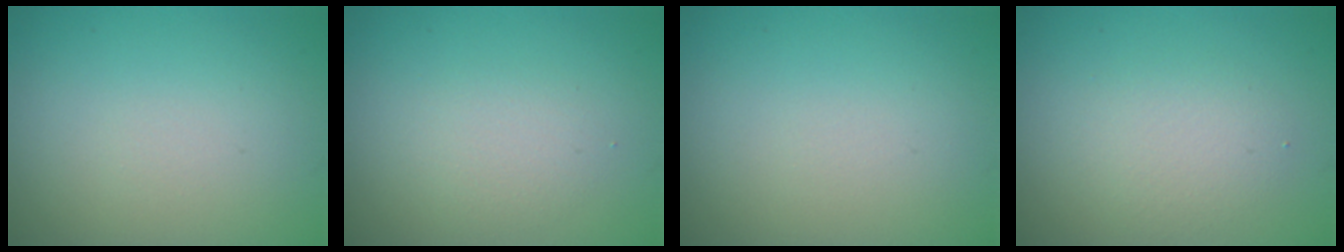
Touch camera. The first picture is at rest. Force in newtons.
{"total": 1.7, "press": 1.7, "slide": 0.1}
{"total": 0.0}
{"total": 2.3, "press": 2.3, "slide": 0.0}